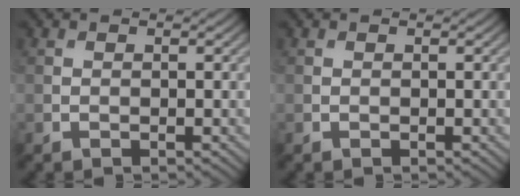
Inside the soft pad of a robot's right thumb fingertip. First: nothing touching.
{"total": 0.0}